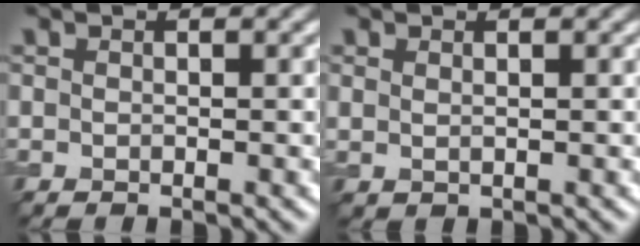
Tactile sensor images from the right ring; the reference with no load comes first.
{"total": 0.6, "force": [0.4, 0.2, 0.4], "torque": [-0.009, -0.002, 0.011]}